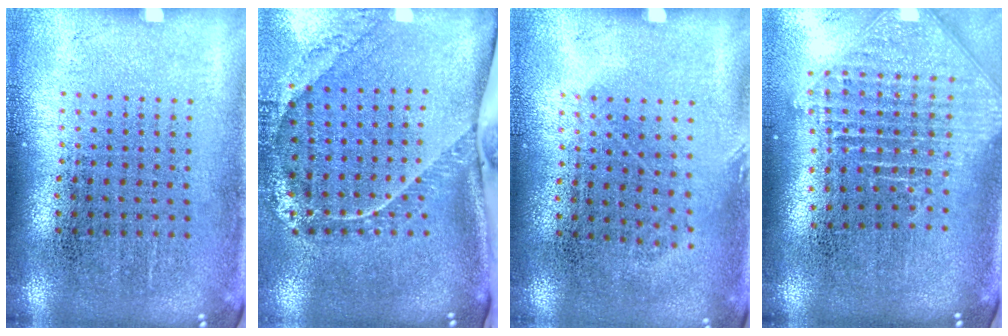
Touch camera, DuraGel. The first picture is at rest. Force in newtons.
{"total": 2.4, "press": 1.7, "slide": 1.8}
{"total": 0.8, "press": 0.6, "slide": 0.5}
{"total": 2.5, "press": 1.9, "slide": 1.6}